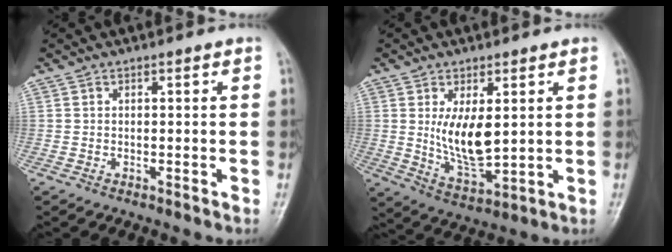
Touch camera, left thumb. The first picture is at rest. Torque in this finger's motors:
{"motor_torque": [0.21, 0.58, 1.08, -0.26, 0.18]}